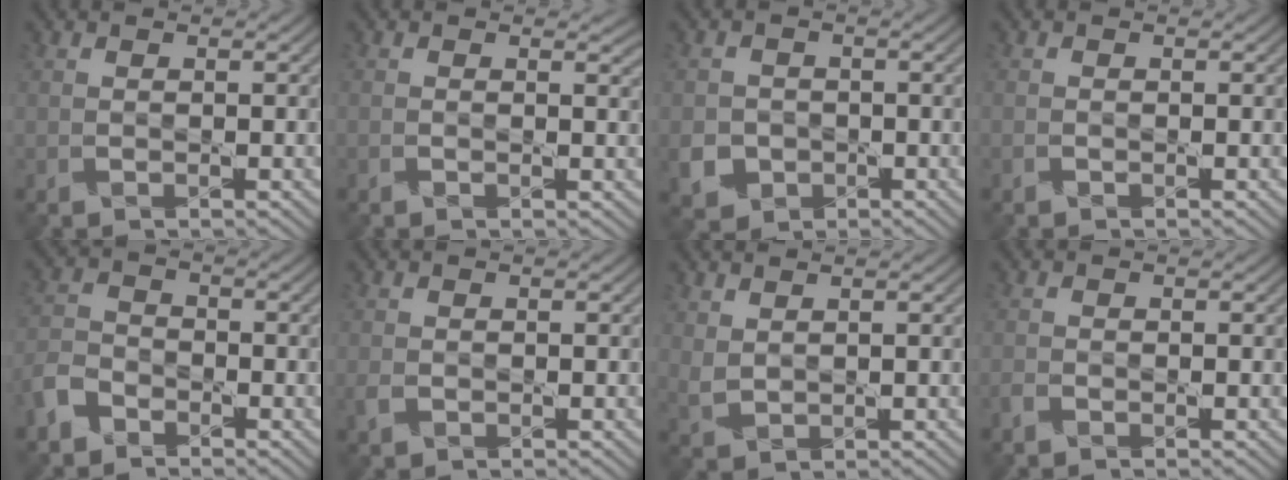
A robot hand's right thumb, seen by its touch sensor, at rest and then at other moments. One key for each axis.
{"total": 0.8, "fx": 0.1, "fy": 0.5, "fz": 0.6, "tx": -0.011, "ty": -0.003, "tz": 0.001}
{"total": 4.7, "fx": -1.7, "fy": 4.2, "fz": 1.2, "tx": -0.029, "ty": -0.009, "tz": -0.044}
{"total": 0.6, "fx": -0.5, "fy": 0.3, "fz": 0.2, "tx": -0.006, "ty": 0.000, "tz": -0.009}
{"total": 4.5, "fx": -3.4, "fy": 2.6, "fz": 1.4, "tx": -0.047, "ty": -0.001, "tz": -0.081}
{"total": 1.6, "fx": -0.6, "fy": 1.2, "fz": 0.8, "tx": -0.027, "ty": -0.006, "tz": -0.014}
{"total": 2.3, "fx": 1.2, "fy": 1.4, "fz": 1.3, "tx": -0.038, "ty": 0.000, "tz": 0.028}
{"total": 1.2, "fx": -0.9, "fy": 0.5, "fz": 0.5, "tx": -0.017, "ty": 0.001, "tz": -0.022}